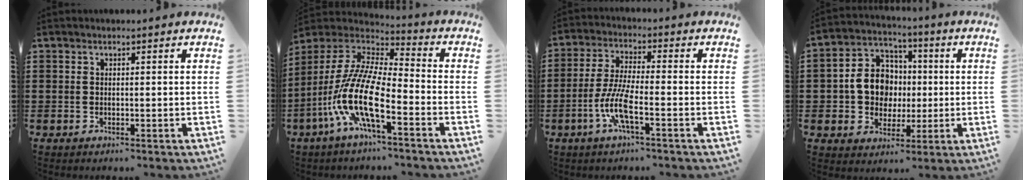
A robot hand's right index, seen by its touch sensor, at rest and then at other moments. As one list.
[{"total": 12.8, "force": [-6.2, 3.4, 10.6], "torque": [-0.261, -0.018, -0.134]}, {"total": 7.5, "force": [-3.2, 1.4, 6.6], "torque": [-0.157, -0.015, -0.069]}, {"total": 8.4, "force": [0.0, 7.5, 3.8], "torque": [-0.104, 0.018, -0.002]}]